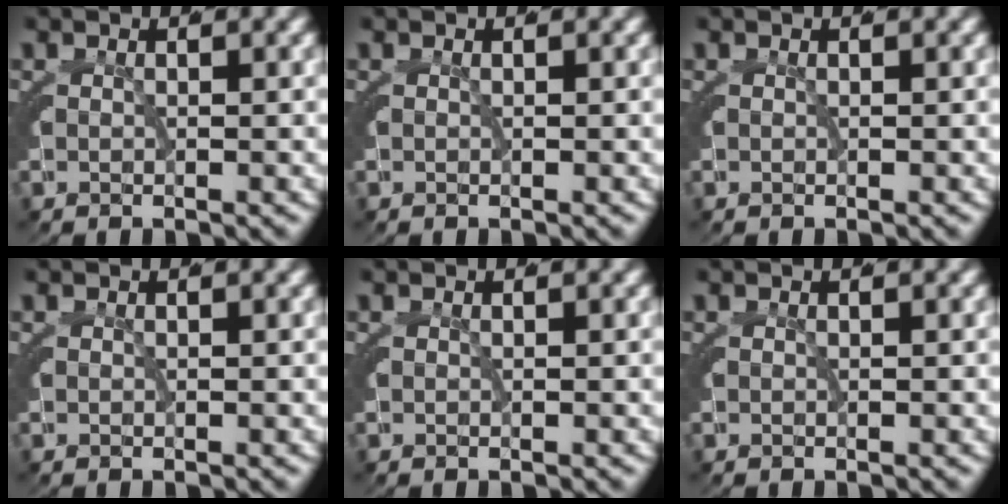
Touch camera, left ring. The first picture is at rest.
{"total": 0.0}
{"total": 0.0}
{"total": 0.0}
{"total": 0.0}
{"total": 0.0}